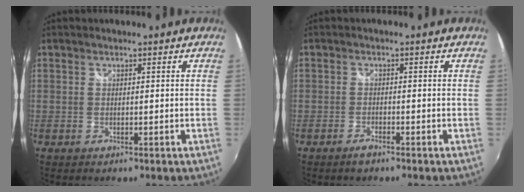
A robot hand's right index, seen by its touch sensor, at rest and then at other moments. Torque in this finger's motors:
{"motor_torque": [0.11, -0.12, 0.09, 0.01]}